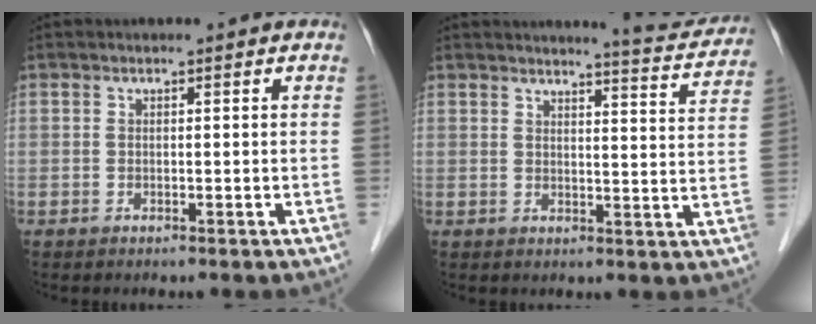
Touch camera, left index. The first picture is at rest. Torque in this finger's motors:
{"motor_torque": [0.15, -0.23, 0.30, 0.05]}